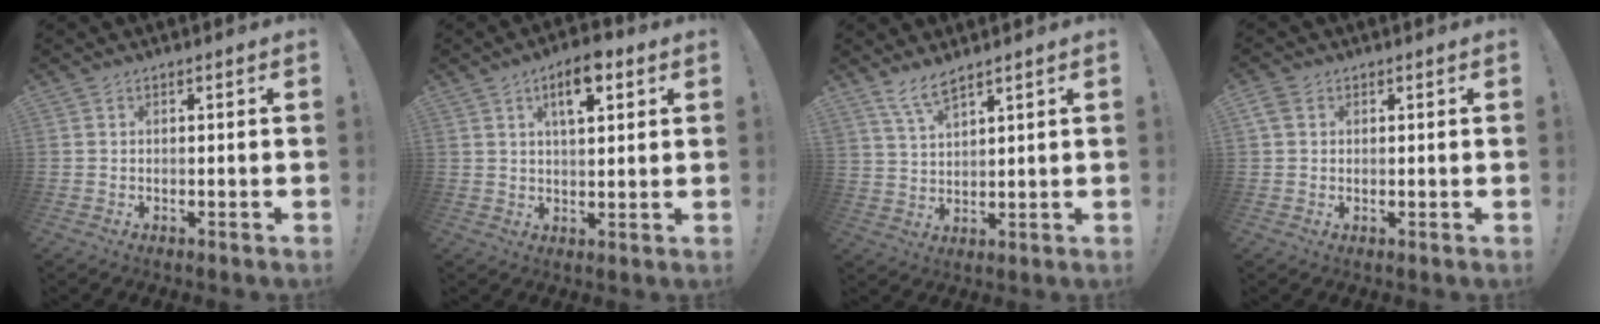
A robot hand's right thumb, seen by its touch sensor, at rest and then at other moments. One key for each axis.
{"total": 8.1, "fx": 3.8, "fy": 3.4, "fz": 6.2, "tx": -0.080, "ty": -0.013, "tz": 0.060}
{"total": 6.0, "fx": 4.9, "fy": 1.2, "fz": 3.3, "tx": -0.071, "ty": -0.022, "tz": 0.091}
{"total": 3.2, "fx": 1.4, "fy": 2.6, "fz": 1.3, "tx": -0.027, "ty": 0.004, "tz": 0.028}